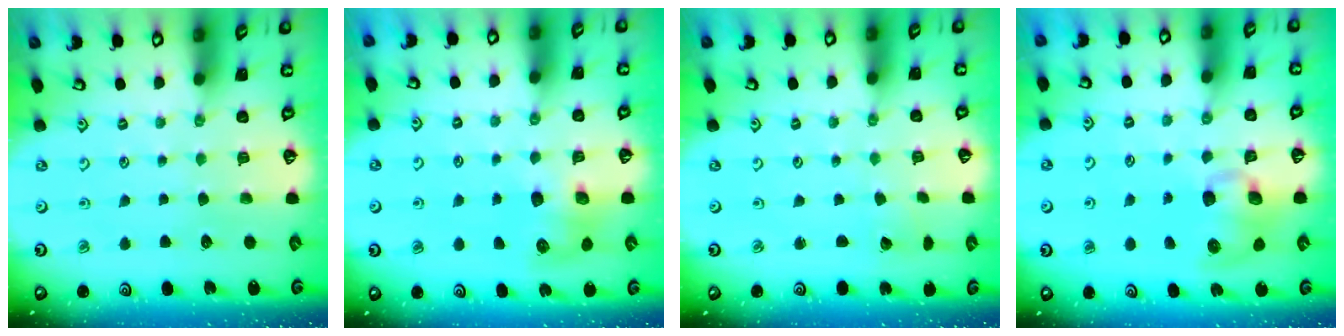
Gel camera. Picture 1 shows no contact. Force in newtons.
{"total": 7.2, "press": 7.2, "slide": 0.7}
{"total": 1.4, "press": 1.4, "slide": 0.0}
{"total": 10.2, "press": 10.1, "slide": 1.5}